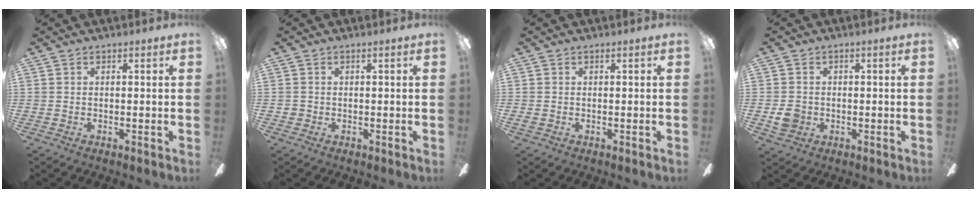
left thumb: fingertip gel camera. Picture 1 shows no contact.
{"total": 0.8, "force": [-0.4, 0.7, 0.1], "torque": [-0.002, 0.004, -0.009]}
{"total": 0.7, "force": [-0.3, 0.5, 0.4], "torque": [-0.007, 0.002, -0.007]}
{"total": 4.4, "force": [-0.9, 3.9, 1.8], "torque": [-0.015, 0.003, -0.015]}